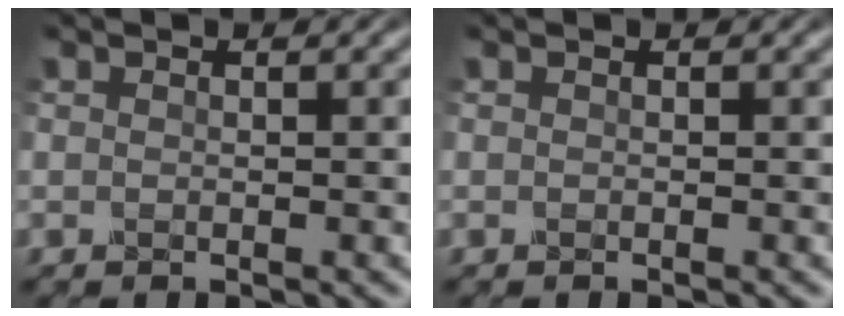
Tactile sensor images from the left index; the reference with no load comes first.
{"total": 0.0}